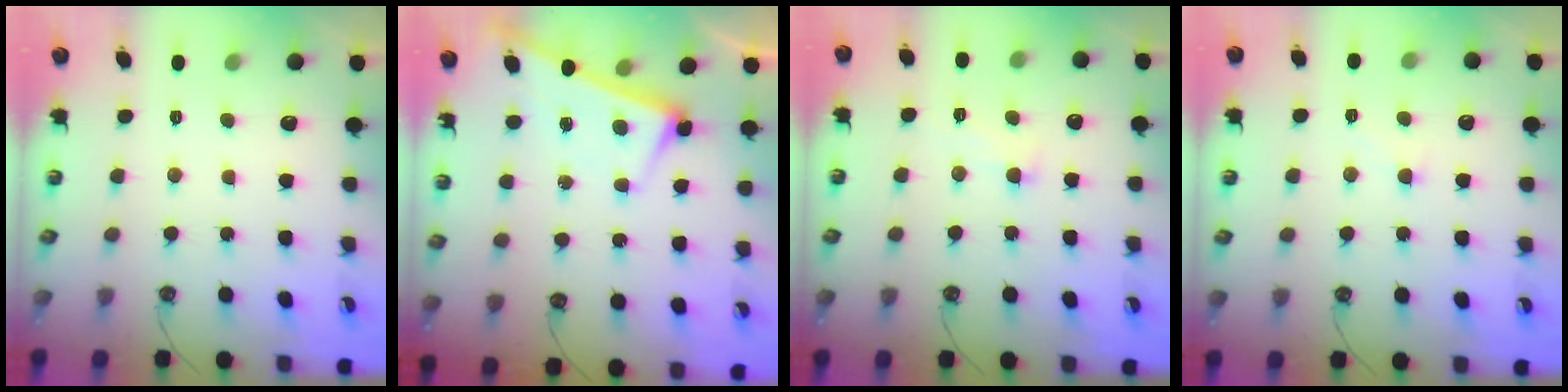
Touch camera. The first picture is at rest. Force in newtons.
{"total": 2.4, "press": 2.4, "slide": 0.1}
{"total": 2.4, "press": 2.4, "slide": 0.5}
{"total": 1.4, "press": 1.3, "slide": 0.4}